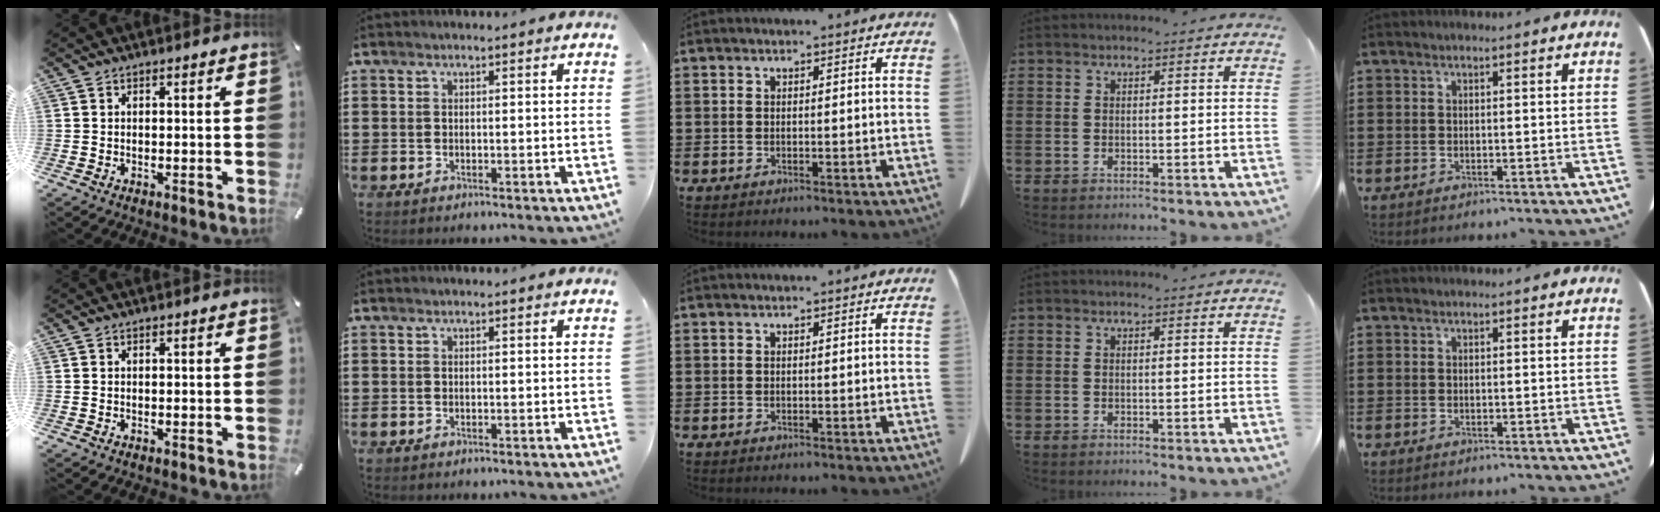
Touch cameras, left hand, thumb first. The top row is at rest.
{}